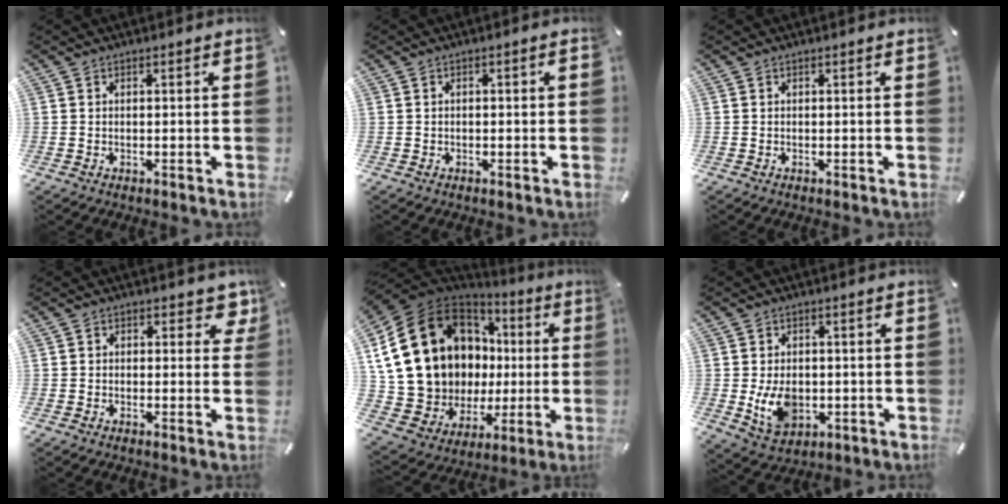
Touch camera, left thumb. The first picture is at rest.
{"total": 1.3, "force": [-0.4, 0.4, 1.1], "torque": [-0.019, 0.001, -0.007]}
{"total": 0.0}
{"total": 4.4, "force": [1.6, 3.0, 2.8], "torque": [-0.011, -0.006, 0.020]}
{"total": 23.9, "force": [5.0, 18.2, 14.6], "torque": [-0.312, -0.043, 0.125]}
{"total": 9.0, "force": [-1.0, 6.9, 5.8], "torque": [-0.115, -0.002, -0.020]}